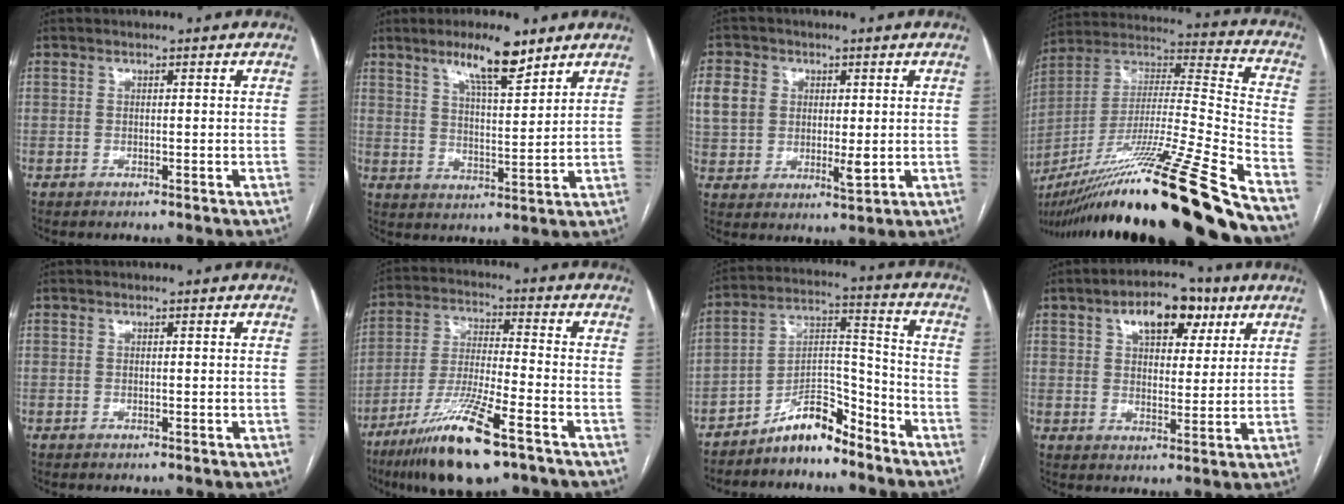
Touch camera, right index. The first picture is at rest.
{"total": 9.0, "force": [6.4, 1.5, 6.2], "torque": [-0.111, -0.003, 0.110]}
{"total": 8.8, "force": [1.7, 6.7, 5.5], "torque": [-0.103, 0.003, 0.037]}
{"total": 32.2, "force": [-23.6, -1.6, 21.9], "torque": [-0.321, -0.045, -0.408]}
{"total": 0.0}
{"total": 14.6, "force": [-9.0, 1.7, 11.4], "torque": [-0.228, -0.034, -0.162]}
{"total": 8.5, "force": [-7.1, 2.8, 3.8], "torque": [-0.062, 0.035, -0.129]}
{"total": 9.4, "force": [4.9, 4.8, 6.4], "torque": [-0.098, 0.018, 0.075]}